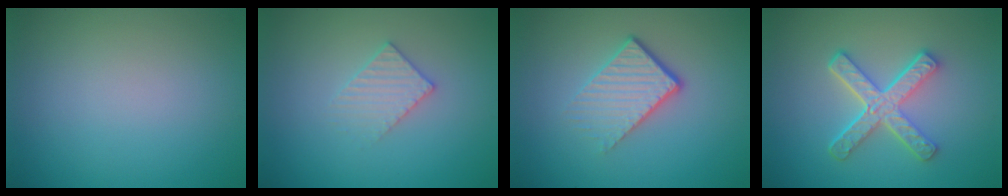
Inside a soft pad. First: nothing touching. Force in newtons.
{"total": 2.1, "press": 2.0, "slide": 0.3}
{"total": 4.2, "press": 2.7, "slide": 3.2}
{"total": 4.9, "press": 3.7, "slide": 3.2}